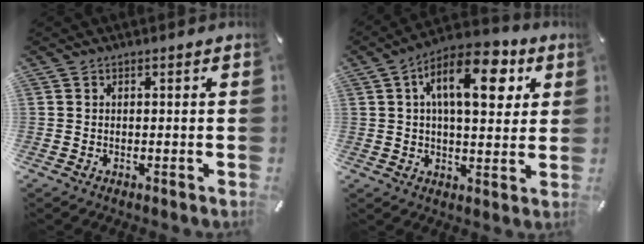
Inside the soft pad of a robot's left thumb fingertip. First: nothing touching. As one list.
[{"total": 15.9, "force": [5.8, 7.4, 12.8], "torque": [-0.193, -0.006, 0.092]}]